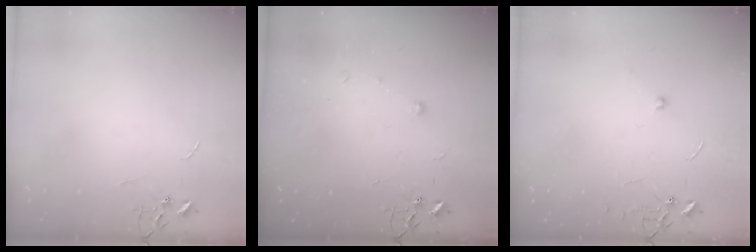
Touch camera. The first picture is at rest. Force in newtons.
{"total": 5.0, "press": 4.9, "slide": 0.8}
{"total": 5.5, "press": 5.5, "slide": 0.5}